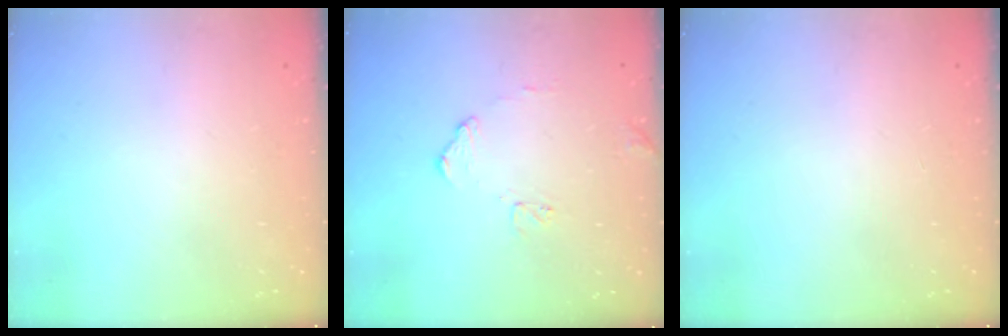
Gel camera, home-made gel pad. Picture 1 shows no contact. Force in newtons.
{"total": 9.7, "press": 9.7, "slide": 0.4}
{"total": 0.0}